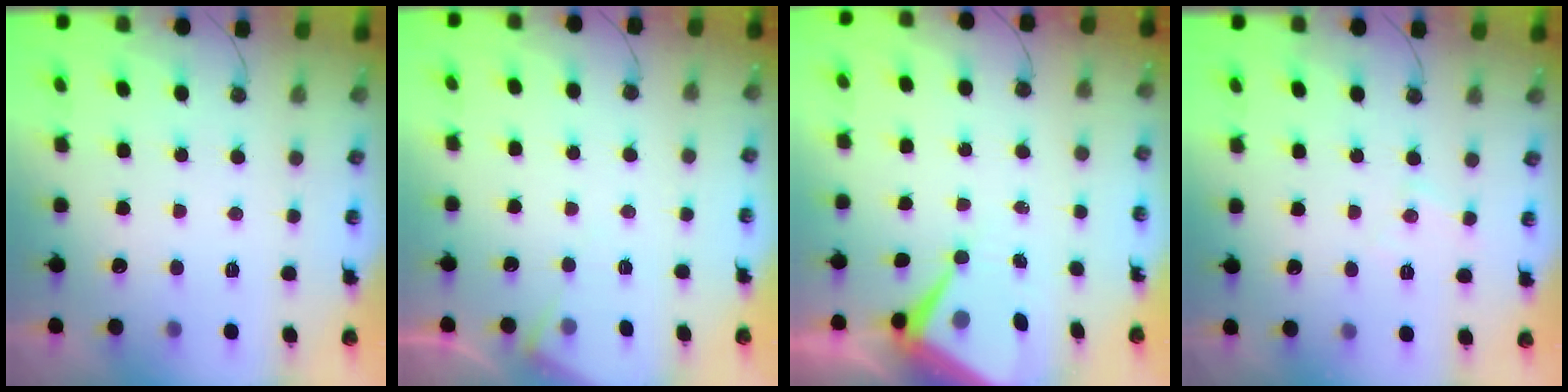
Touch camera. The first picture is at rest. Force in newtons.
{"total": 5.3, "press": 5.3, "slide": 0.5}
{"total": 8.2, "press": 8.2, "slide": 0.6}
{"total": 4.9, "press": 4.9, "slide": 0.5}